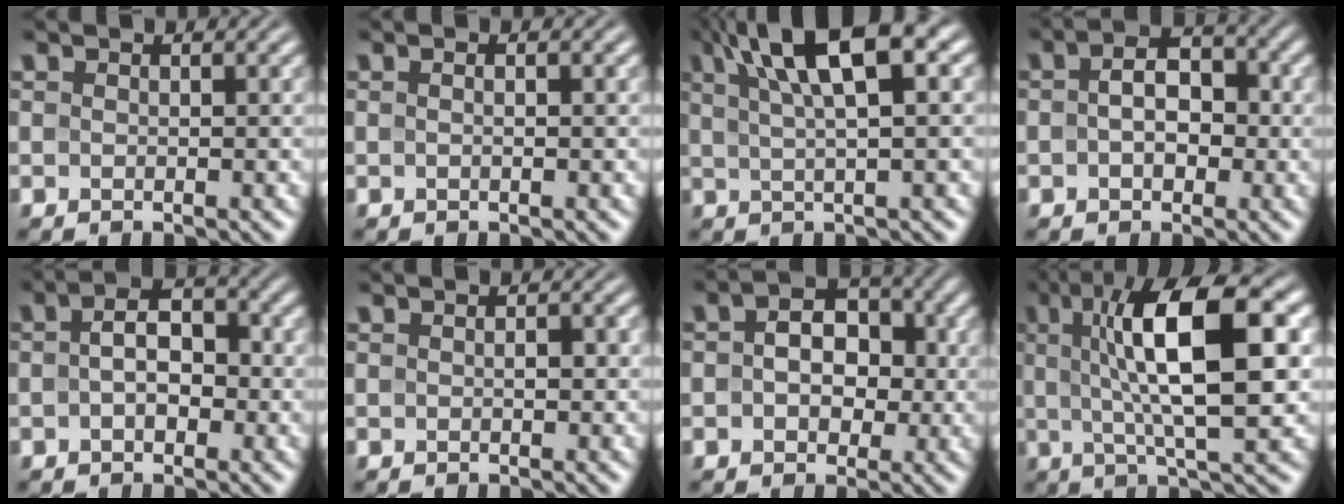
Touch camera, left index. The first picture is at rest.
{"total": 0.8, "force": [0.2, 0.2, 0.7], "torque": [-0.008, -0.010, -0.001]}
{"total": 8.7, "force": [3.8, 2.7, 7.3], "torque": [-0.112, 0.021, 0.061]}
{"total": 4.6, "force": [0.2, 3.1, 3.4], "torque": [-0.041, 0.010, -0.011]}
{"total": 4.2, "force": [0.0, 2.7, 3.3], "torque": [-0.043, 0.009, -0.012]}
{"total": 0.8, "force": [0.0, 0.4, 0.6], "torque": [-0.009, -0.001, 0.000]}
{"total": 5.4, "force": [0.5, 3.9, 3.7], "torque": [-0.043, 0.010, -0.008]}
{"total": 11.3, "force": [2.2, 3.3, 10.6], "torque": [-0.165, 0.013, 0.037]}